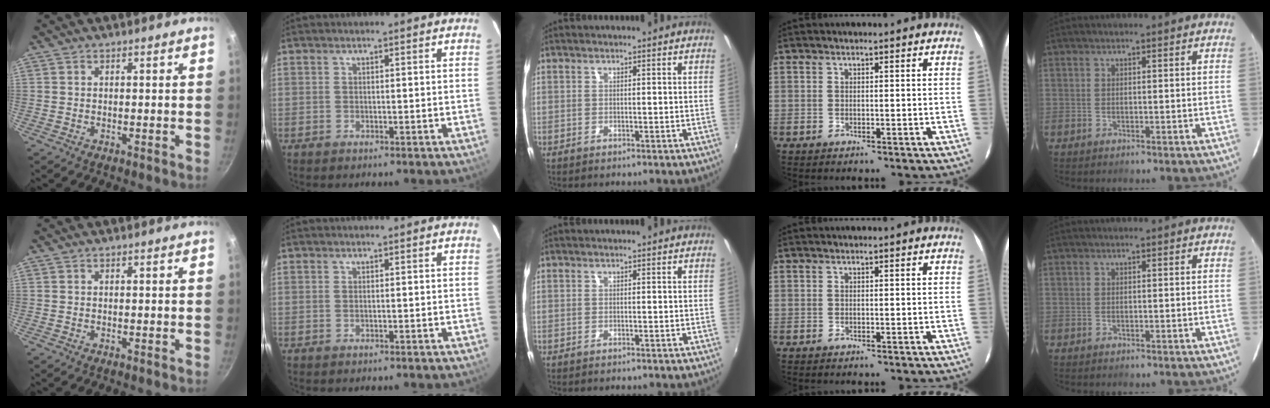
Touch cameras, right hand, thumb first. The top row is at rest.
{}